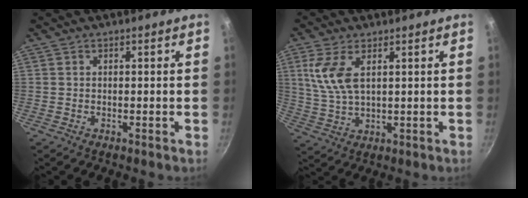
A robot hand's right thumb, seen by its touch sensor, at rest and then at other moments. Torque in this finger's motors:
{"motor_torque": [-0.03, 0.27, 0.79, 0.11, 0.12]}